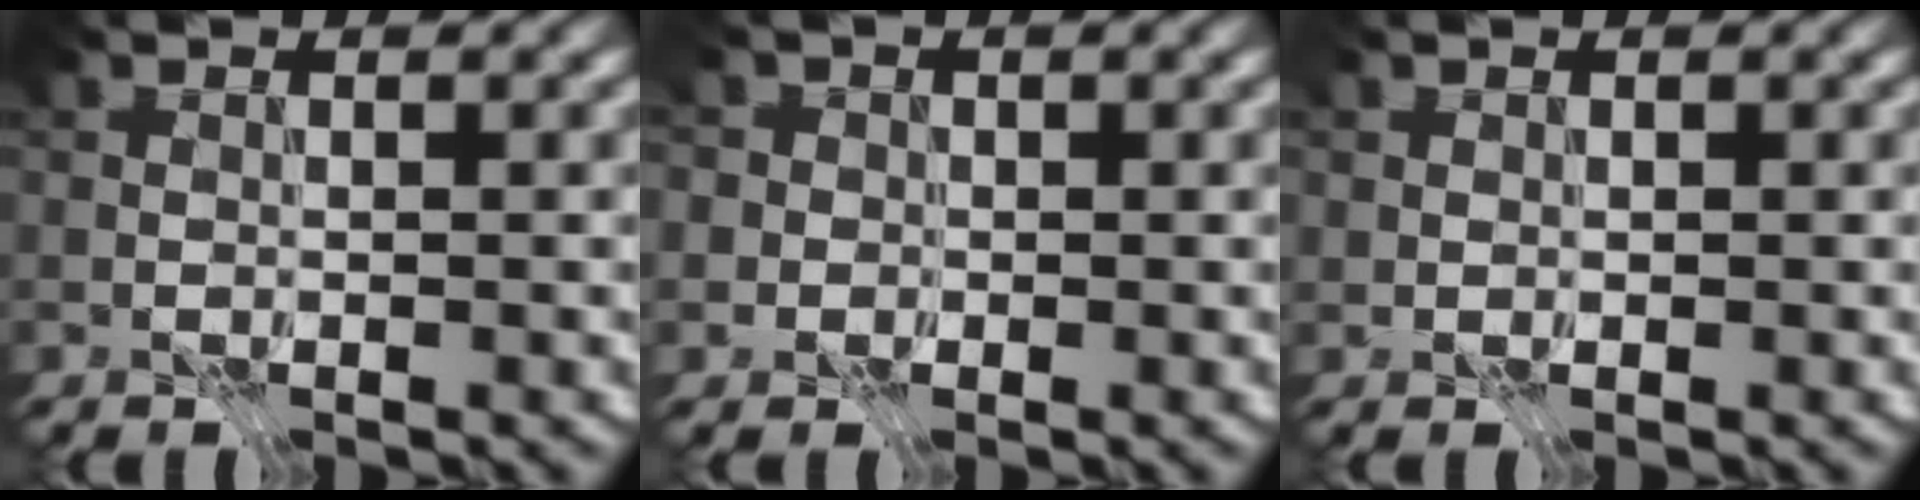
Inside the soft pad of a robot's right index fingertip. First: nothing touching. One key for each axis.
{"total": 2.8, "fx": 0.5, "fy": 2.7, "fz": 0.5, "tx": 0.013, "ty": 0.016, "tz": -0.014}
{"total": 0.6, "fx": 0.4, "fy": 0.5, "fz": 0.0, "tx": 0.005, "ty": -0.001, "tz": 0.007}